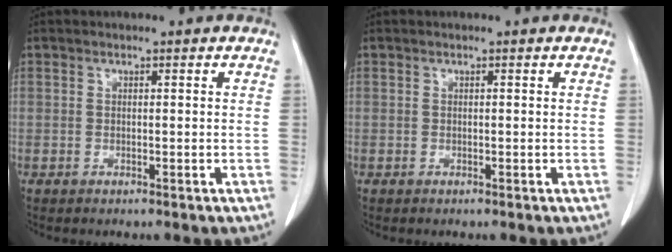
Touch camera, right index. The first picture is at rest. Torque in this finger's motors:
{"motor_torque": [-0.01, 0.07, -0.01, 0.00]}